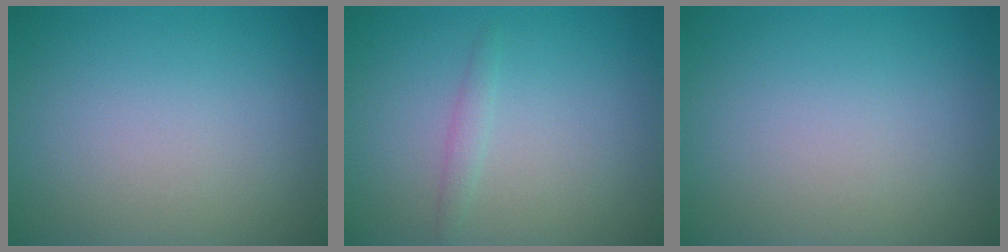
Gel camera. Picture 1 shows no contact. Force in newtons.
{"total": 0.9, "press": 0.9, "slide": 0.1}
{"total": 0.0}